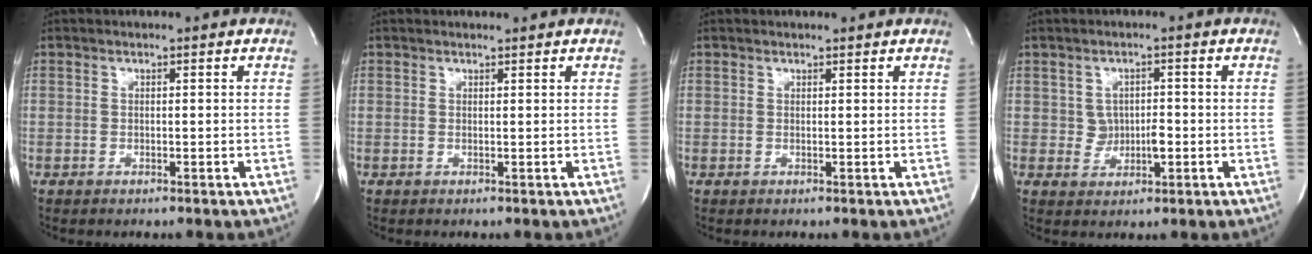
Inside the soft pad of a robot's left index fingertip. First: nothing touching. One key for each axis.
{"total": 1.1, "fx": 1.1, "fy": 0.0, "fz": 0.2, "tx": -0.004, "ty": 0.005, "tz": 0.017}
{"total": 1.3, "fx": 1.2, "fy": 0.1, "fz": 0.5, "tx": -0.006, "ty": 0.008, "tz": 0.017}
{"total": 2.9, "fx": -0.5, "fy": 2.1, "fz": 1.9, "tx": -0.024, "ty": 0.002, "tz": -0.002}